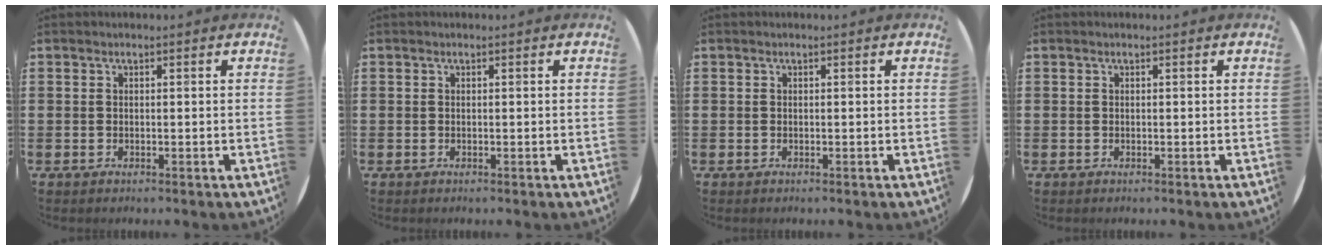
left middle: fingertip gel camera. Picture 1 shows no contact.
{"total": 0.0}
{"total": 0.0}
{"total": 0.0}